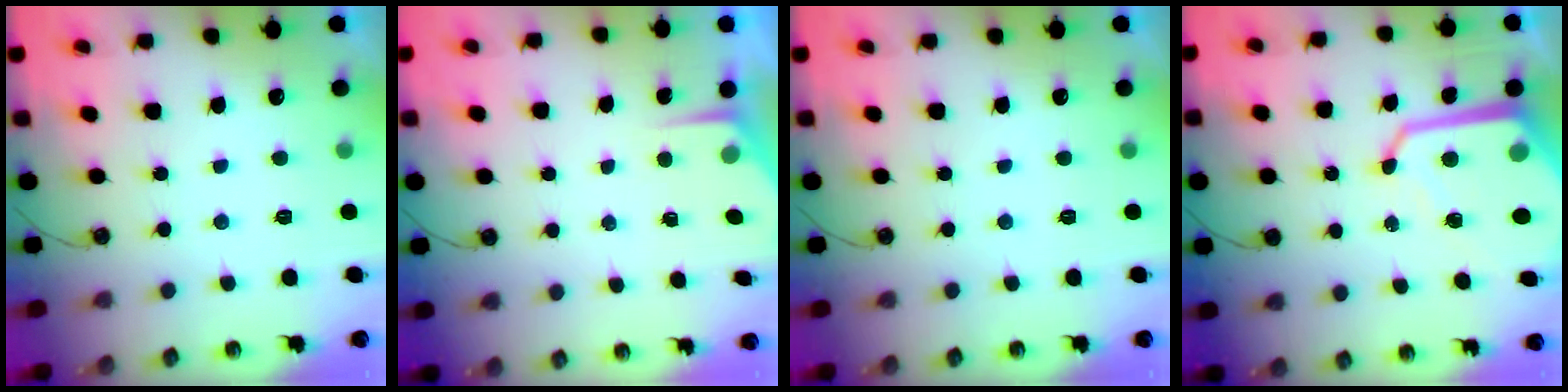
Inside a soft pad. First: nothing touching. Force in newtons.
{"total": 2.7, "press": 2.7, "slide": 0.4}
{"total": 0.0}
{"total": 14.3, "press": 14.2, "slide": 1.2}